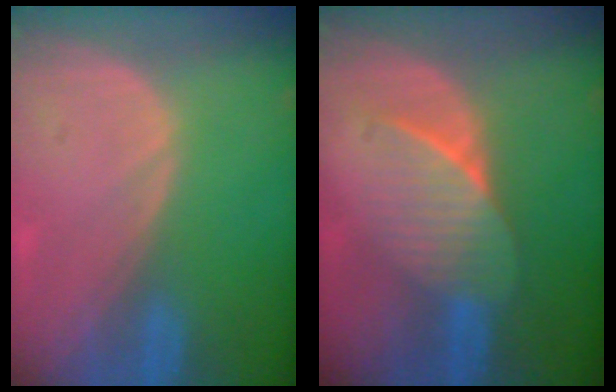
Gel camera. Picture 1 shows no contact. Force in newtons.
{"total": 7.4, "press": 6.6, "slide": 3.2}